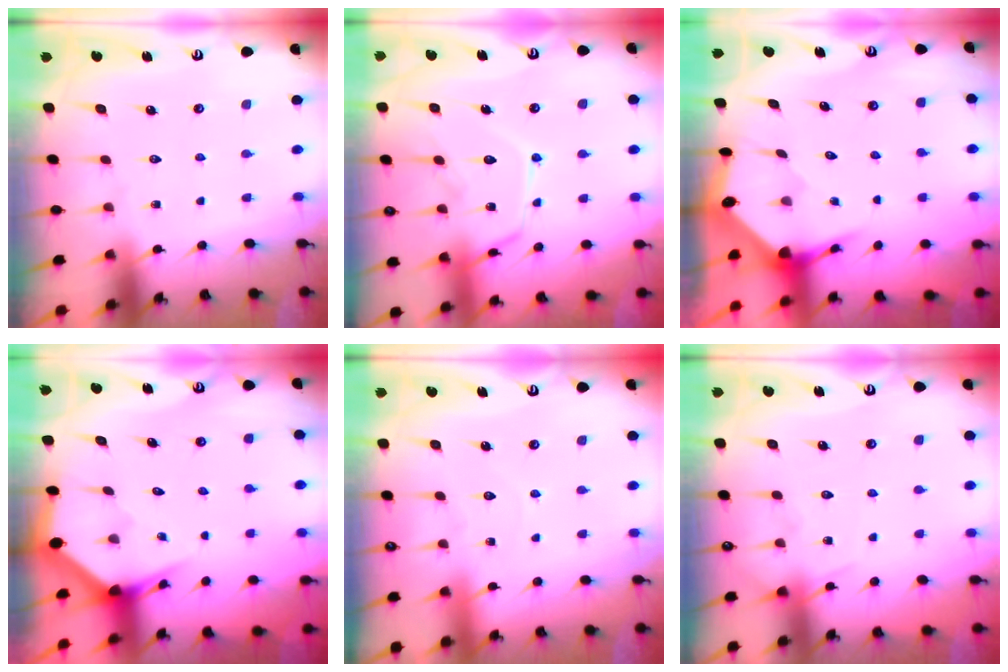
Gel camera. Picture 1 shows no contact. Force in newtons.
{"total": 14.3, "press": 14.2, "slide": 1.2}
{"total": 3.6, "press": 3.6, "slide": 0.4}
{"total": 2.9, "press": 2.9, "slide": 0.2}
{"total": 3.3, "press": 3.3, "slide": 0.3}
{"total": 6.0, "press": 5.9, "slide": 0.8}